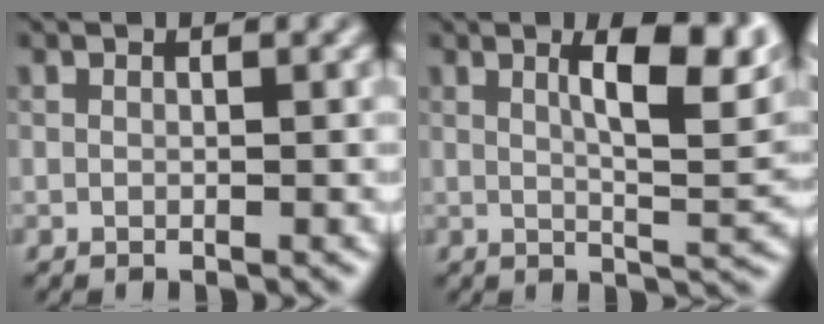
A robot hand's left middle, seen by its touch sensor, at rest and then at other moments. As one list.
[{"total": 7.9, "force": [2.8, 2.3, 7.0], "torque": [-0.092, 0.003, 0.045]}]